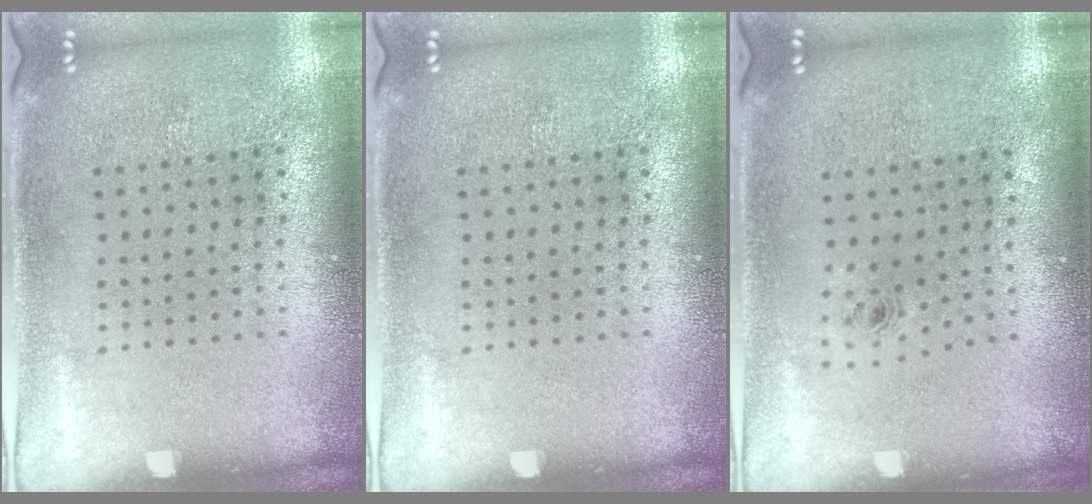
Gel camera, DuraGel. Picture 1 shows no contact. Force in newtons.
{"total": 0.0}
{"total": 0.6, "press": 0.3, "slide": 0.6}